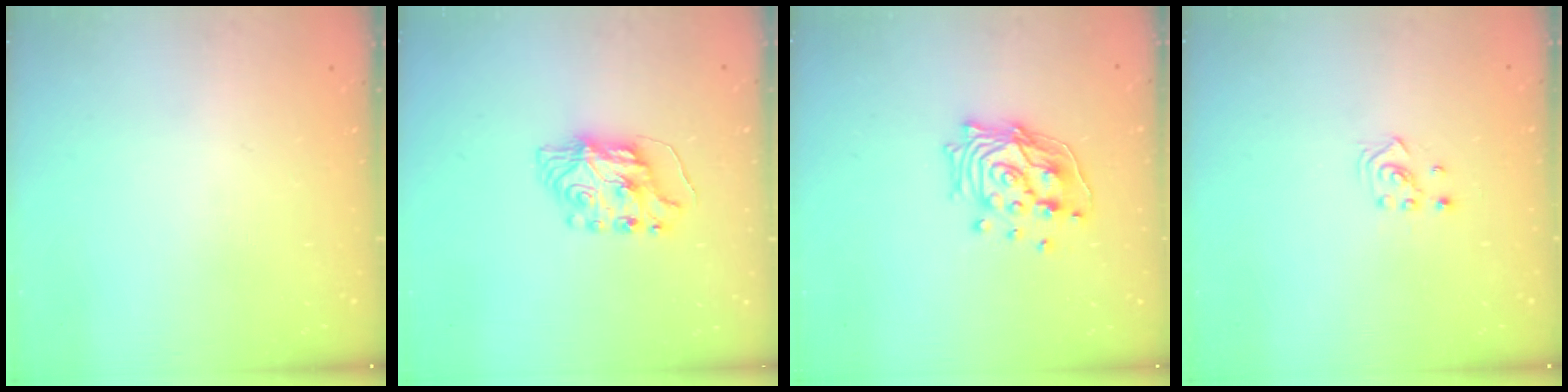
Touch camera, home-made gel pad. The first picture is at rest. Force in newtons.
{"total": 6.8, "press": 6.8, "slide": 0.6}
{"total": 14.4, "press": 14.3, "slide": 1.6}
{"total": 2.2, "press": 2.2, "slide": 0.2}